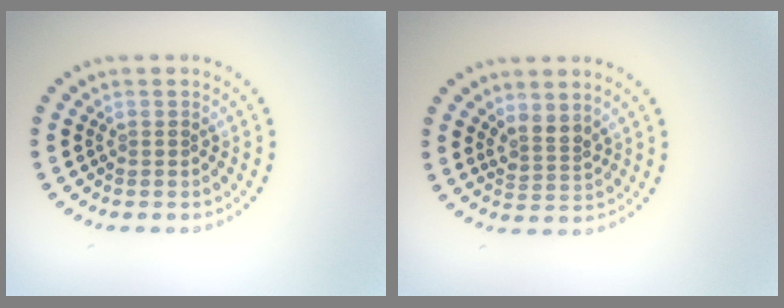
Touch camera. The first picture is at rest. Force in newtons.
{"total": 2.1, "press": 1.5, "slide": 1.5}